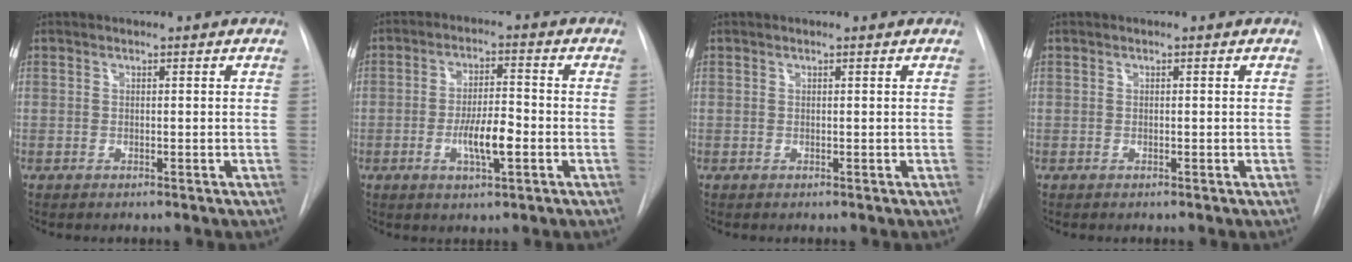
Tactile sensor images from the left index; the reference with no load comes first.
{"total": 6.6, "force": [-1.9, 1.5, 6.1], "torque": [-0.113, -0.001, -0.033]}
{"total": 0.0}
{"total": 0.0}